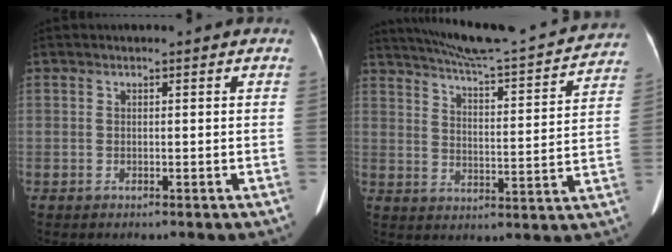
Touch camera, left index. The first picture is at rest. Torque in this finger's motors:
{"motor_torque": [0.79, -1.35, 0.01, 0.04]}